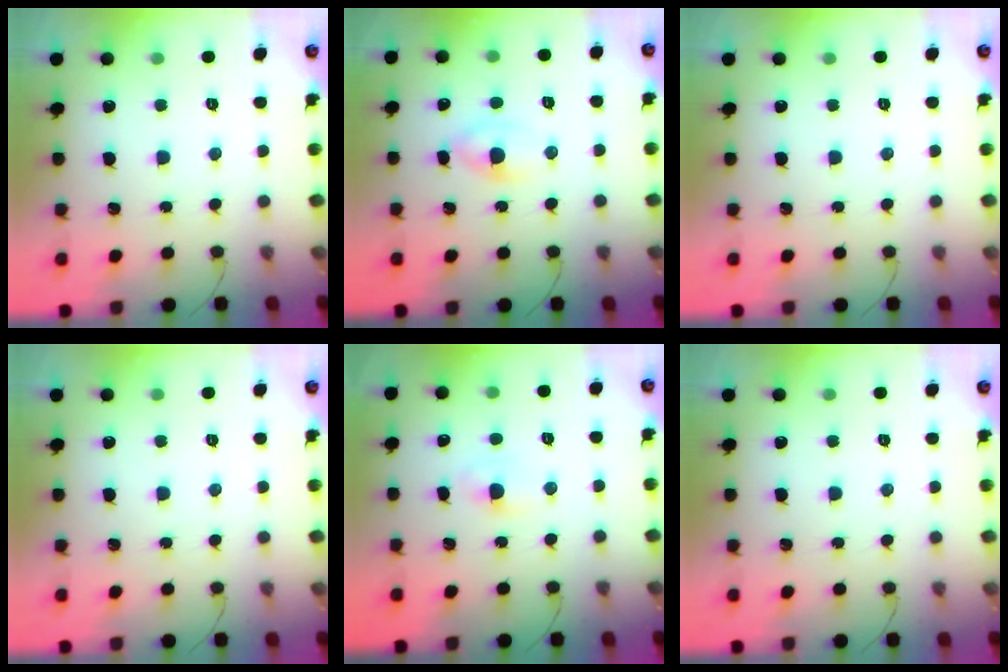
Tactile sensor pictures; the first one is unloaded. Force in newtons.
{"total": 2.3, "press": 2.0, "slide": 1.1}
{"total": 0.0}
{"total": 0.0}
{"total": 2.8, "press": 2.5, "slide": 1.2}
{"total": 0.0}